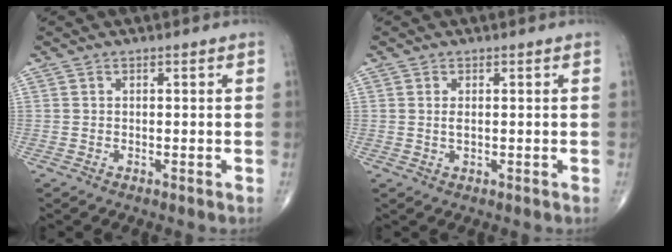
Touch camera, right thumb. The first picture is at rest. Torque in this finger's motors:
{"motor_torque": [-0.36, 0.38, -0.03, 0.15, -0.01]}